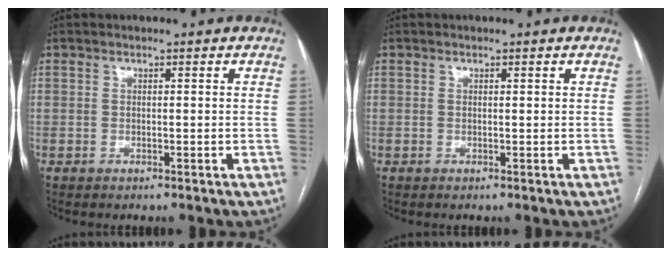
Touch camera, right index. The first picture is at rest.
{"total": 0.0}